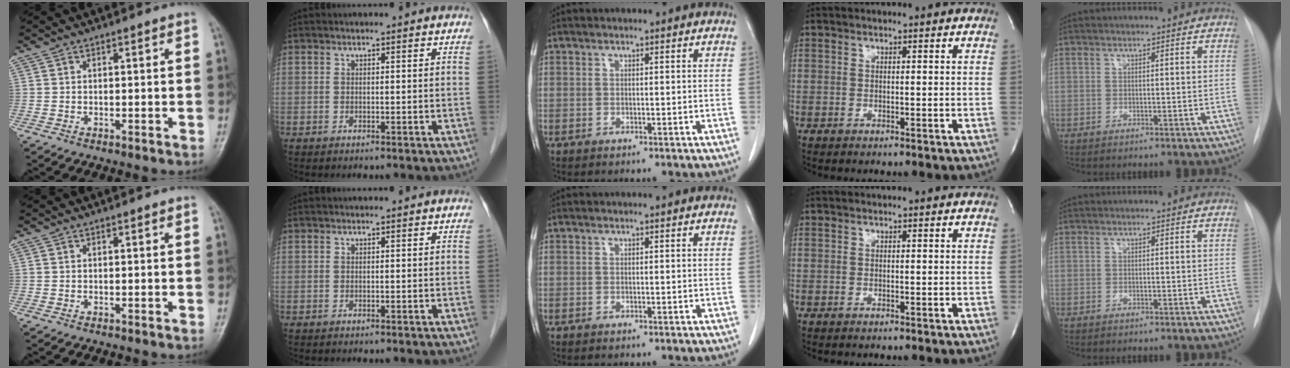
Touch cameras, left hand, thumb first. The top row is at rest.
{}